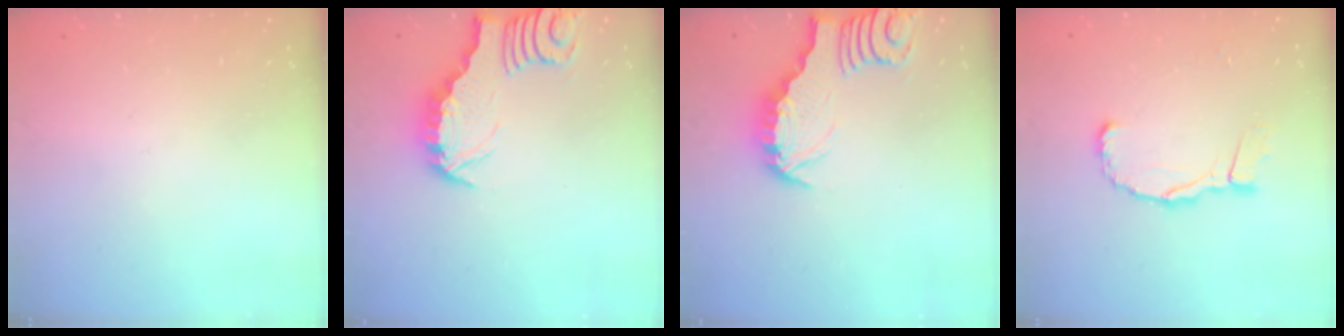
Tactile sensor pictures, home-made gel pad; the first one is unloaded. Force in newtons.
{"total": 3.1, "press": 3.1, "slide": 0.3}
{"total": 3.2, "press": 3.2, "slide": 0.4}
{"total": 9.6, "press": 9.5, "slide": 1.3}